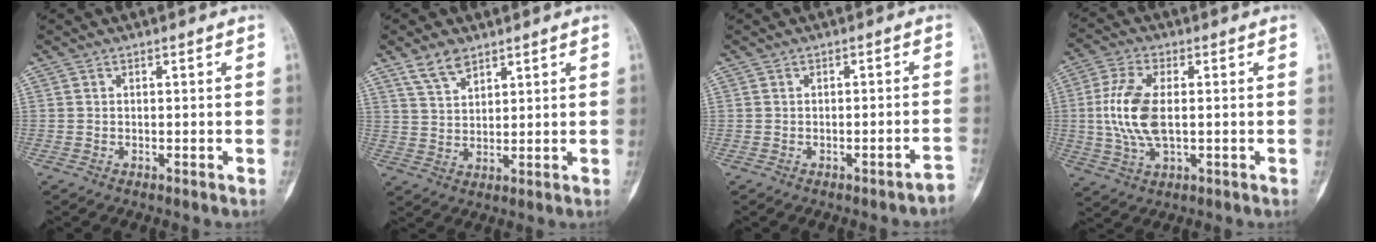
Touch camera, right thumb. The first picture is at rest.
{"total": 5.4, "force": [4.0, 2.6, 2.5], "torque": [-0.035, -0.020, 0.083]}
{"total": 2.2, "force": [-1.8, 0.0, 1.2], "torque": [-0.015, 0.019, -0.019]}
{"total": 11.0, "force": [0.3, 5.5, 9.6], "torque": [-0.210, 0.002, 0.008]}